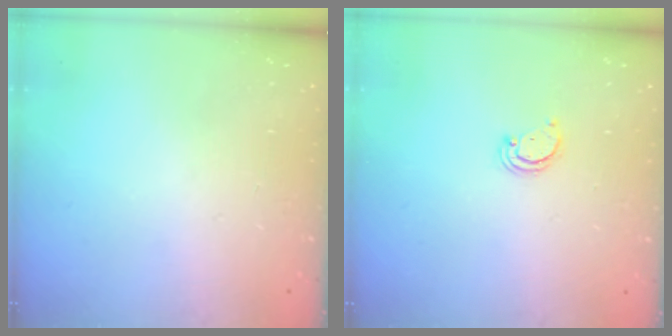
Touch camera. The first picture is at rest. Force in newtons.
{"total": 2.2, "press": 2.2, "slide": 0.1}